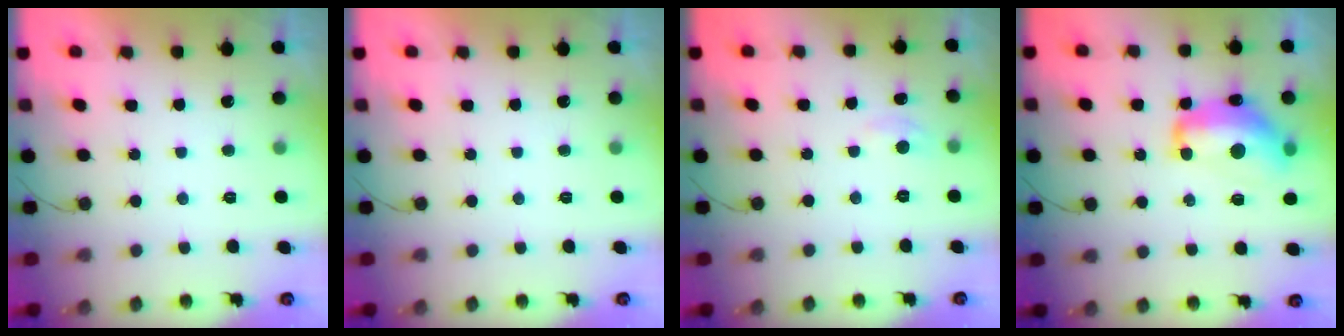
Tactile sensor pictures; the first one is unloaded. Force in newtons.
{"total": 0.0}
{"total": 2.6, "press": 2.6, "slide": 0.3}
{"total": 14.3, "press": 14.2, "slide": 1.3}